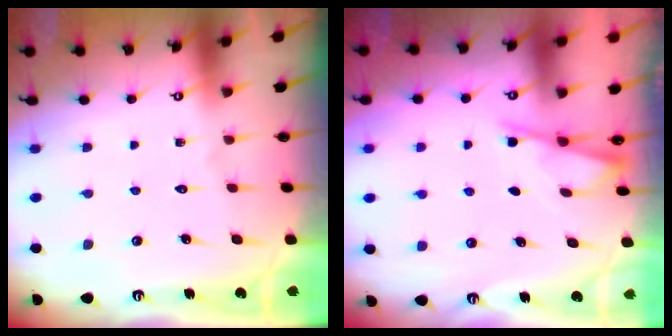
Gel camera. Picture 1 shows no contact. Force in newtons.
{"total": 2.4, "press": 2.4, "slide": 0.4}